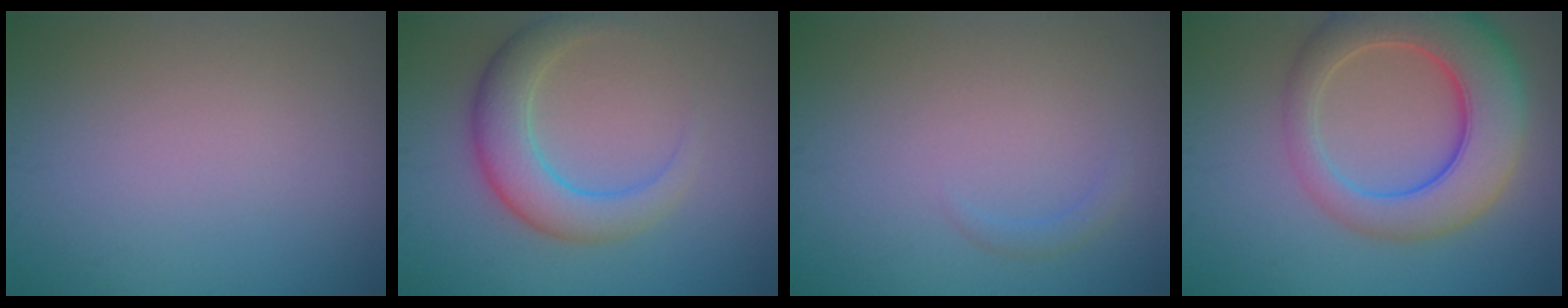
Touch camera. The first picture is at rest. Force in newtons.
{"total": 4.6, "press": 4.6, "slide": 0.3}
{"total": 0.8, "press": 0.8, "slide": 0.0}
{"total": 8.7, "press": 8.7, "slide": 0.8}